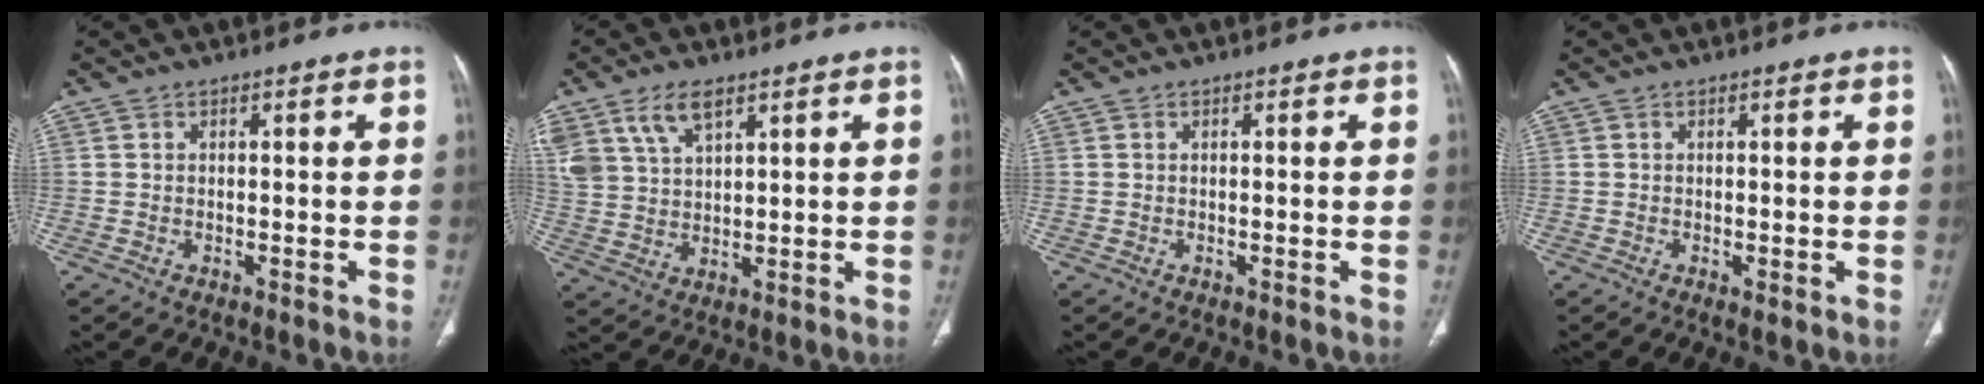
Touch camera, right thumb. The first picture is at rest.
{"total": 8.8, "force": [5.3, 4.5, 5.4], "torque": [-0.102, -0.012, 0.113]}
{"total": 0.0}
{"total": 1.0, "force": [-0.2, 0.3, 1.0], "torque": [-0.017, -0.005, -0.002]}